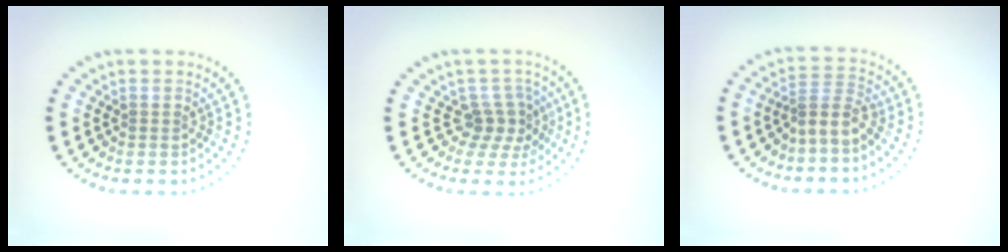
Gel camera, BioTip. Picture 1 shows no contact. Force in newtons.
{"total": 2.6, "press": 2.0, "slide": 1.6}
{"total": 2.5, "press": 1.7, "slide": 1.9}